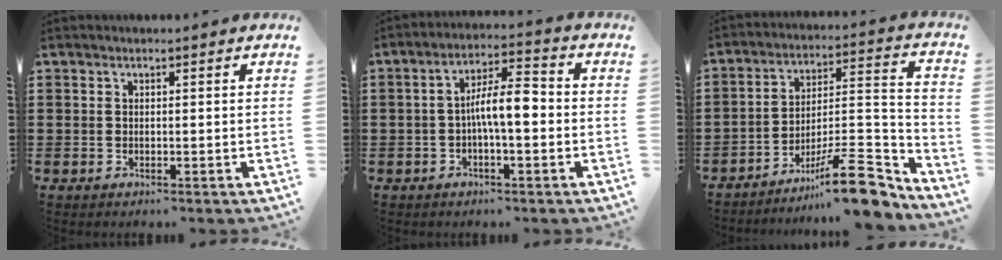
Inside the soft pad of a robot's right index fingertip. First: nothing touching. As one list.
[{"total": 7.5, "force": [-0.8, 2.2, 7.2], "torque": [-0.135, 0.010, -0.018]}, {"total": 13.8, "force": [-10.1, 3.4, 8.8], "torque": [-0.111, 0.046, -0.175]}]